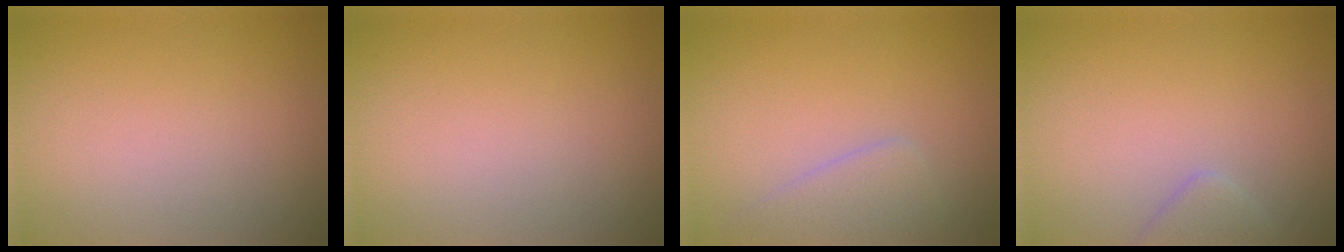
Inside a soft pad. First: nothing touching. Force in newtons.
{"total": 0.0}
{"total": 2.7, "press": 2.7, "slide": 0.1}
{"total": 1.7, "press": 1.7, "slide": 0.1}